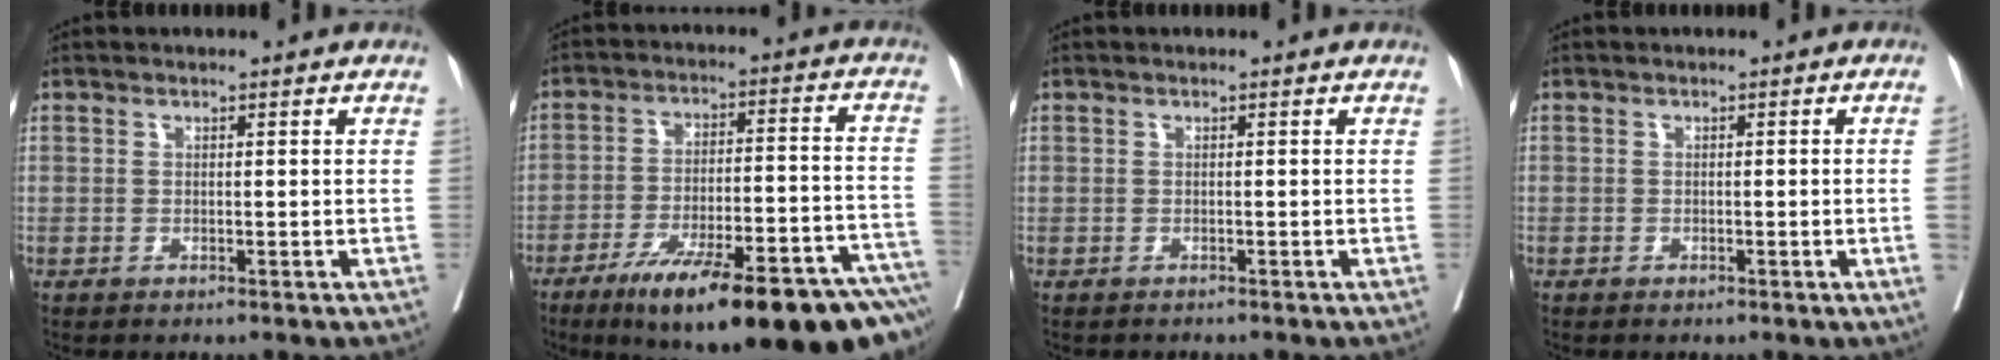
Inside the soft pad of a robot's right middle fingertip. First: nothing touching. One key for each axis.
{"total": 24.6, "fx": -17.1, "fy": 3.6, "fz": 17.3, "tx": -0.182, "ty": 0.008, "tz": -0.252}
{"total": 0.6, "fx": -0.5, "fy": 0.4, "fz": -0.1, "tx": -0.006, "ty": 0.003, "tz": -0.010}
{"total": 1.4, "fx": -0.4, "fy": -0.4, "fz": 1.3, "tx": -0.017, "ty": 0.001, "tz": -0.005}